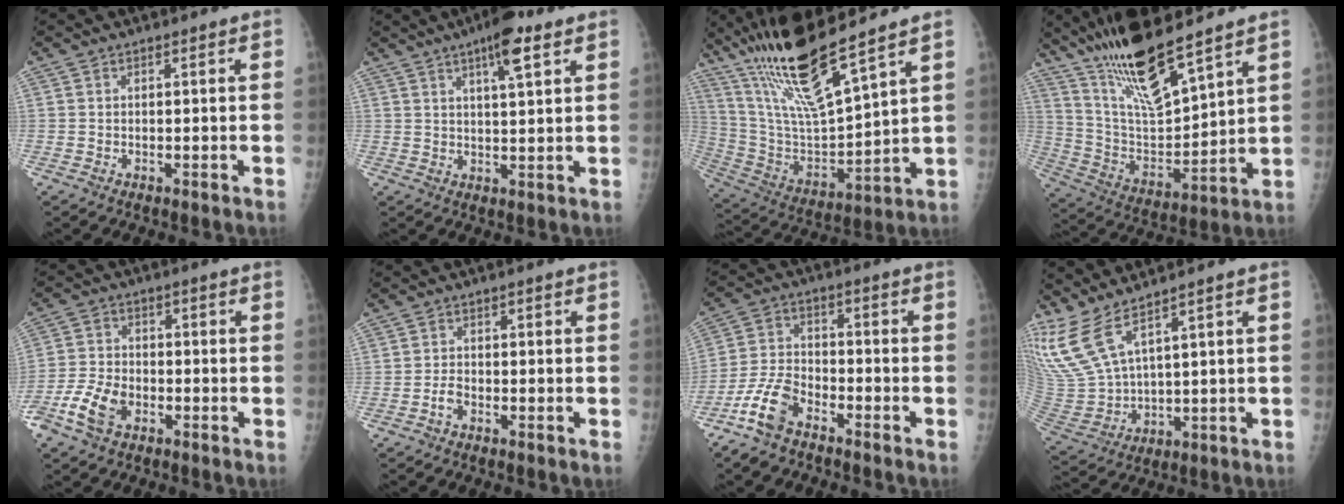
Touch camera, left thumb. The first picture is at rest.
{"total": 7.8, "force": [4.4, 1.8, 6.2], "torque": [-0.094, -0.013, 0.069]}
{"total": 19.5, "force": [13.6, 2.7, 13.7], "torque": [-0.248, -0.065, 0.263]}
{"total": 18.5, "force": [13.6, 3.9, 12.0], "torque": [-0.198, -0.067, 0.262]}
{"total": 8.7, "force": [-4.4, 5.4, 5.2], "torque": [-0.105, 0.018, -0.085]}
{"total": 2.1, "force": [-1.3, 1.2, 1.2], "torque": [-0.017, 0.010, -0.027]}
{"total": 9.0, "force": [-6.2, 4.4, 4.8], "torque": [-0.105, 0.034, -0.128]}
{"total": 10.3, "force": [7.4, 2.8, 6.6], "torque": [-0.154, -0.039, 0.180]}